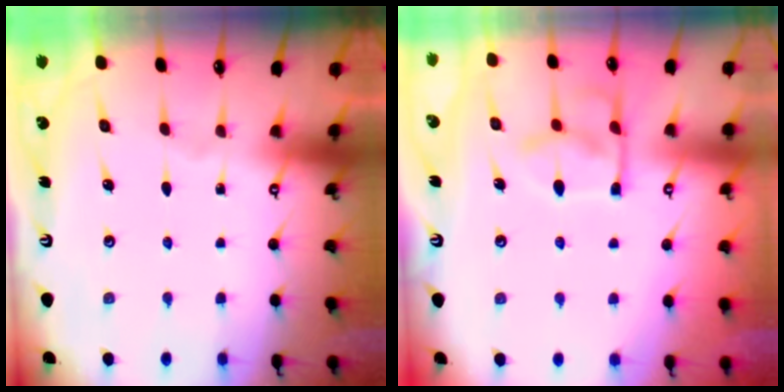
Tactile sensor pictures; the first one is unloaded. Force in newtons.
{"total": 8.3, "press": 8.2, "slide": 1.3}